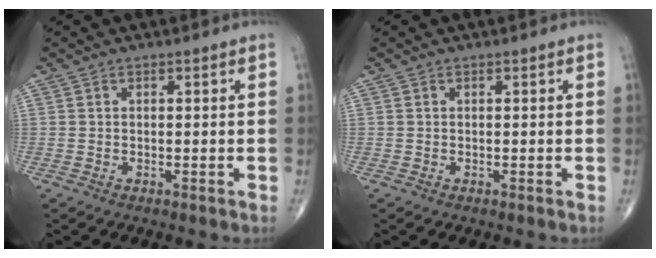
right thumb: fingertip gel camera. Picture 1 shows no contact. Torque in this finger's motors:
{"motor_torque": [-0.09, 0.12, 0.00, 0.00, 0.00]}